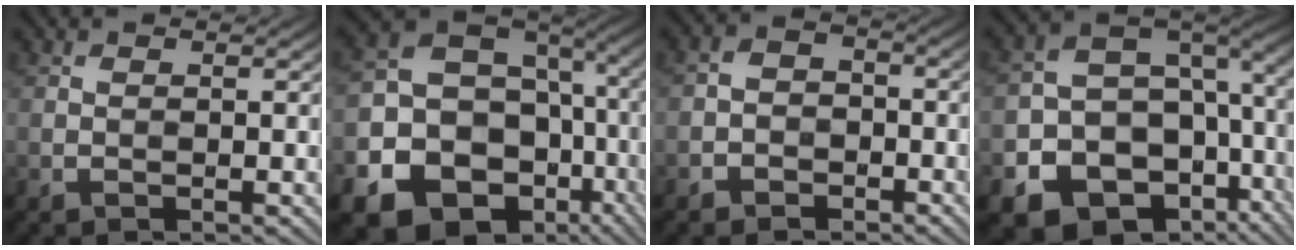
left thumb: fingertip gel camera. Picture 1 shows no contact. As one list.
[{"total": 21.3, "force": [-7.7, 17.2, 9.8], "torque": [-0.217, -0.051, -0.102]}, {"total": 3.7, "force": [-2.2, 2.7, 1.3], "torque": [-0.018, 0.001, -0.051]}, {"total": 17.9, "force": [-6.3, 13.4, 10.2], "torque": [-0.201, -0.054, -0.062]}]